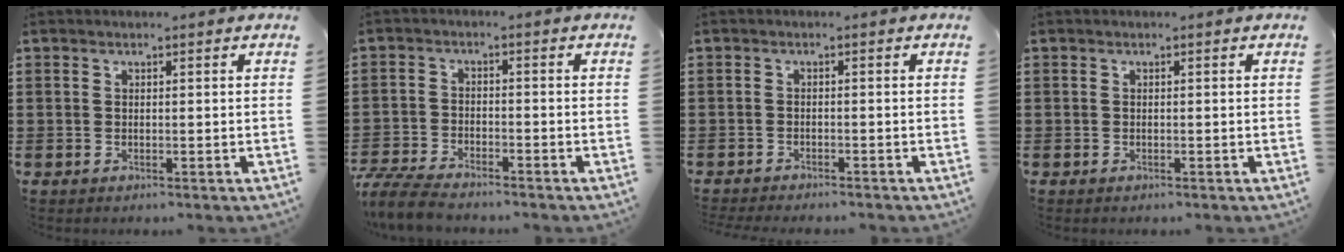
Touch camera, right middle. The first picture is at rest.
{"total": 5.4, "force": [-5.0, 0.7, 1.7], "torque": [-0.052, -0.004, -0.105]}
{"total": 1.4, "force": [-1.4, 0.1, 0.0], "torque": [-0.004, 0.001, -0.030]}
{"total": 0.0}